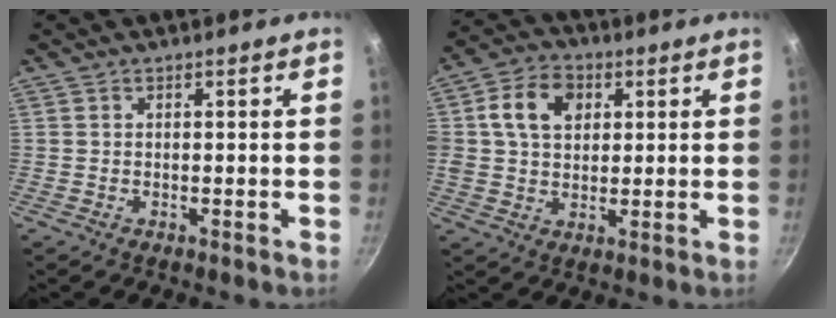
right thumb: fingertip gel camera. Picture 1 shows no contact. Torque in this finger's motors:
{"motor_torque": [1.80, 2.01, 1.47, -0.34, 0.18]}